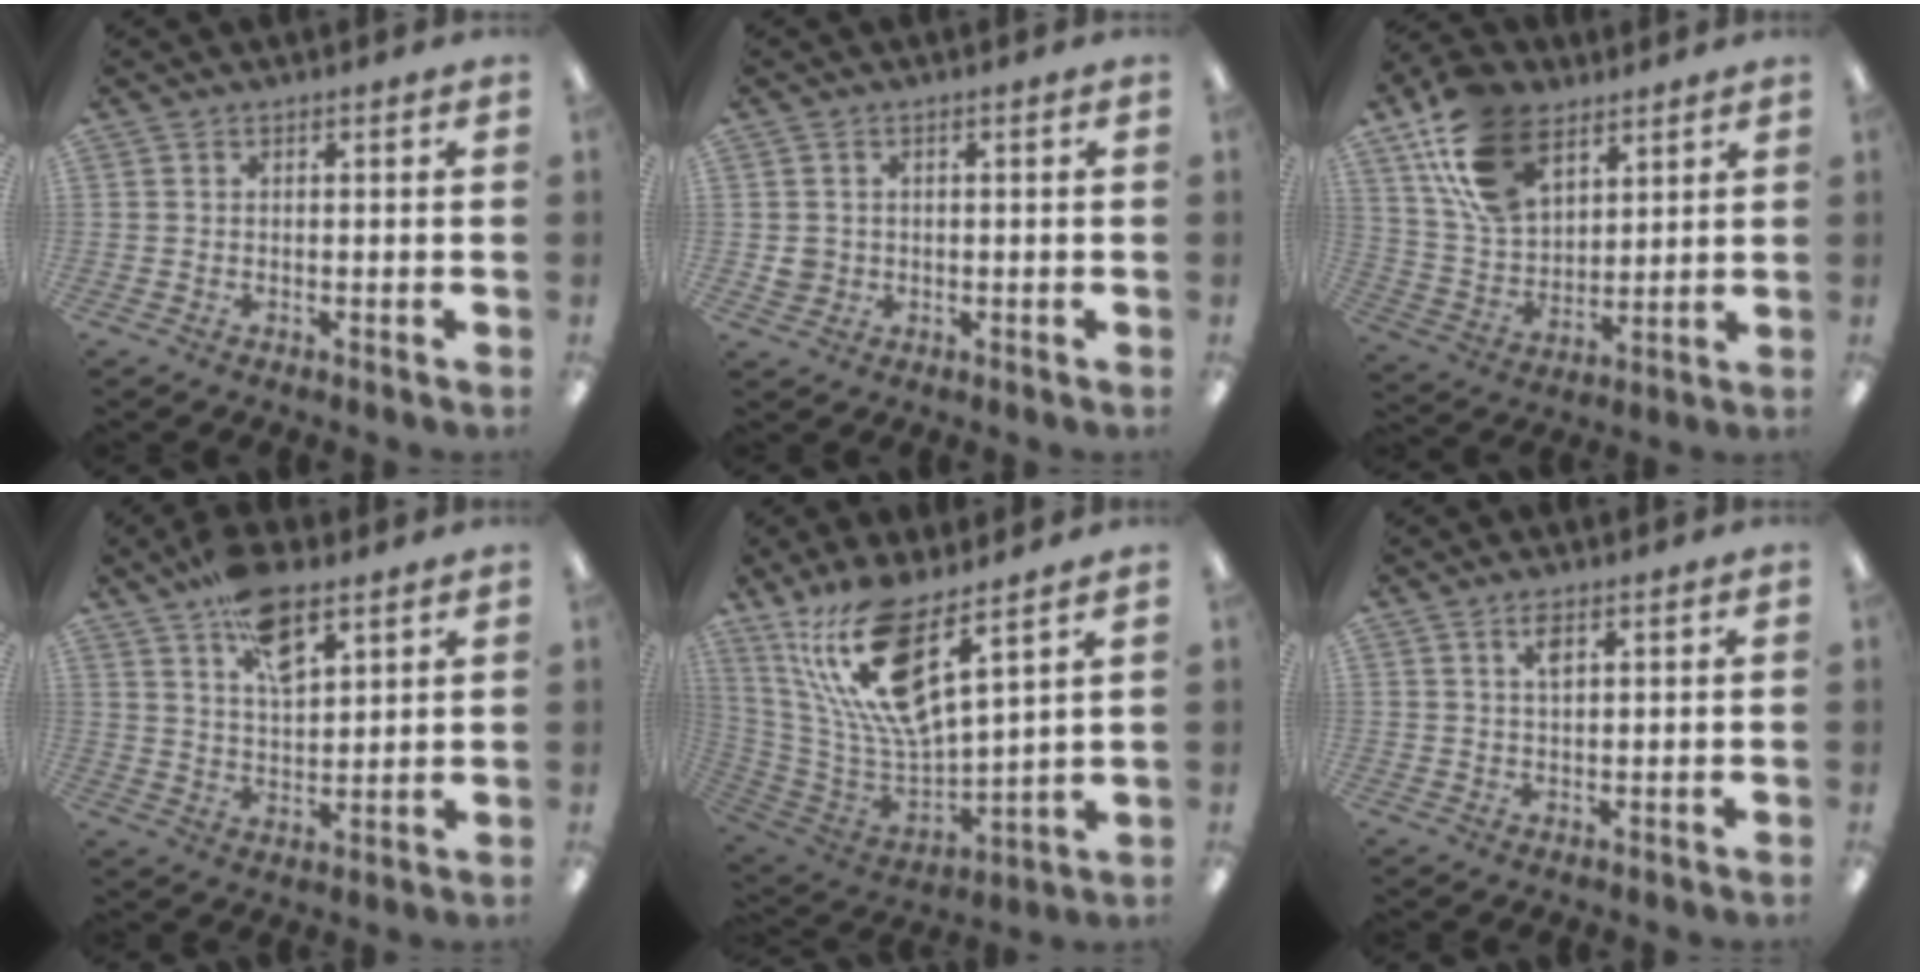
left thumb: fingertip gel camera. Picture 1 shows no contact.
{"total": 3.1, "force": [0.1, 3.0, 0.8], "torque": [-0.009, 0.003, 0.002]}
{"total": 18.4, "force": [10.4, 11.5, 10.1], "torque": [-0.204, -0.028, 0.198]}
{"total": 12.1, "force": [7.7, 5.6, 7.5], "torque": [-0.114, -0.035, 0.135]}
{"total": 18.6, "force": [11.5, 5.5, 13.6], "torque": [-0.292, -0.069, 0.194]}
{"total": 3.0, "force": [1.8, 1.1, 2.1], "torque": [-0.039, 0.001, 0.029]}